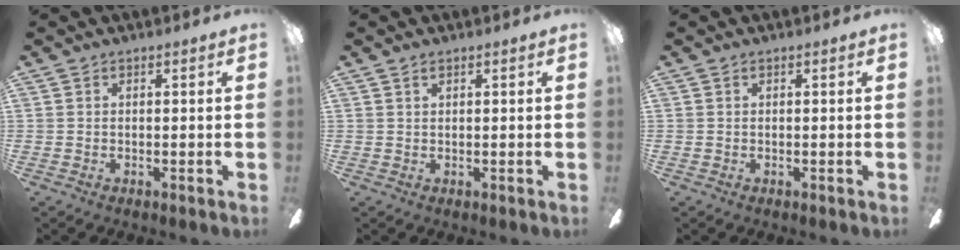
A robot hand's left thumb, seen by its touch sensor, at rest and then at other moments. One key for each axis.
{"total": 1.0, "fx": 0.6, "fy": 0.5, "fz": 0.6, "tx": -0.014, "ty": 0.003, "tz": 0.010}
{"total": 0.0}